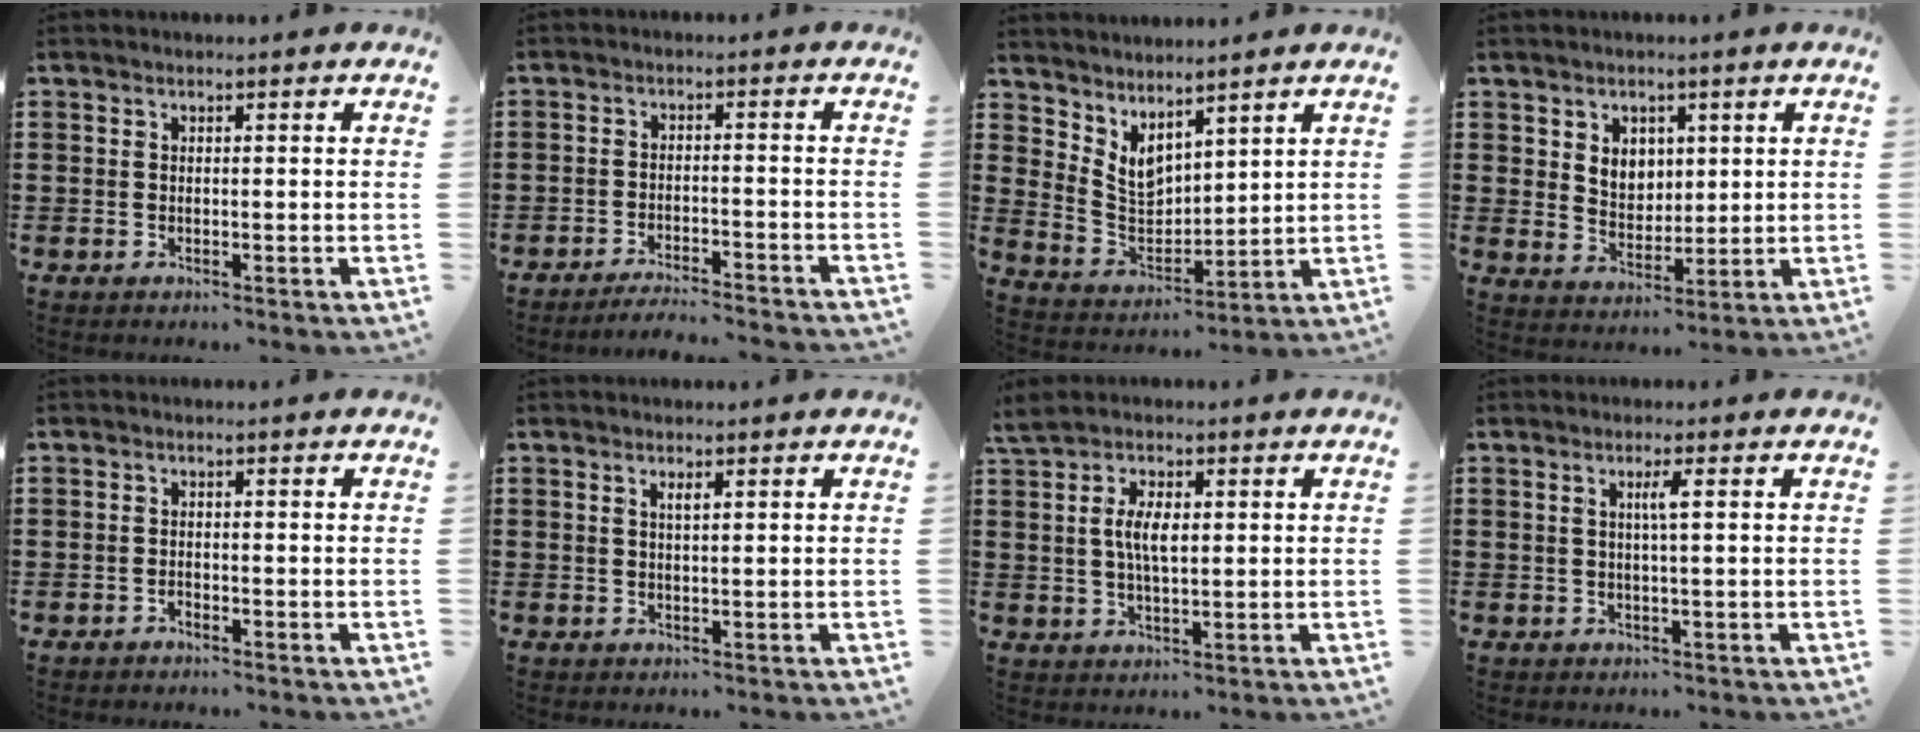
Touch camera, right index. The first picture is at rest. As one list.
[{"total": 3.3, "force": [-3.3, -0.2, 0.6], "torque": [-0.012, -0.002, -0.066]}, {"total": 5.2, "force": [3.9, 2.7, 2.2], "torque": [-0.063, -0.016, 0.073]}, {"total": 4.4, "force": [2.1, 3.7, 1.4], "torque": [-0.034, 0.008, 0.036]}, {"total": 0.7, "force": [-0.6, 0.2, 0.1], "torque": [-0.005, -0.001, -0.011]}, {"total": 1.2, "force": [0.6, 0.3, 1.0], "torque": [-0.021, 0.002, 0.009]}, {"total": 5.1, "force": [0.8, 2.0, 4.6], "torque": [-0.092, 0.007, 0.013]}, {"total": 2.1, "force": [0.5, -0.1, 2.1], "torque": [-0.041, -0.002, 0.005]}]